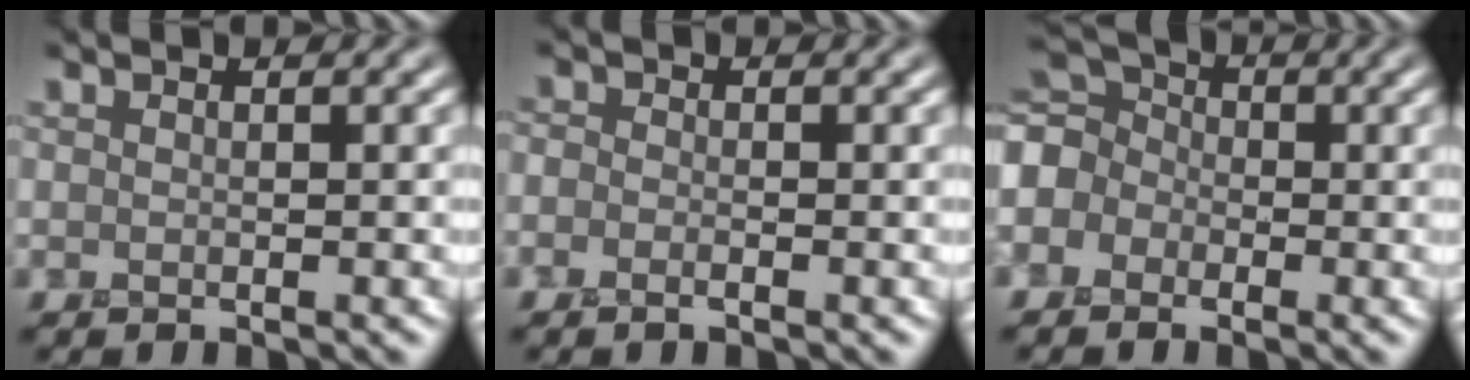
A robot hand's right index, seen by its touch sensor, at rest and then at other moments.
{"total": 0.7, "force": [-0.6, 0.3, 0.2], "torque": [-0.011, 0.002, -0.016]}
{"total": 4.2, "force": [-1.3, 3.6, 1.8], "torque": [-0.065, 0.011, -0.033]}